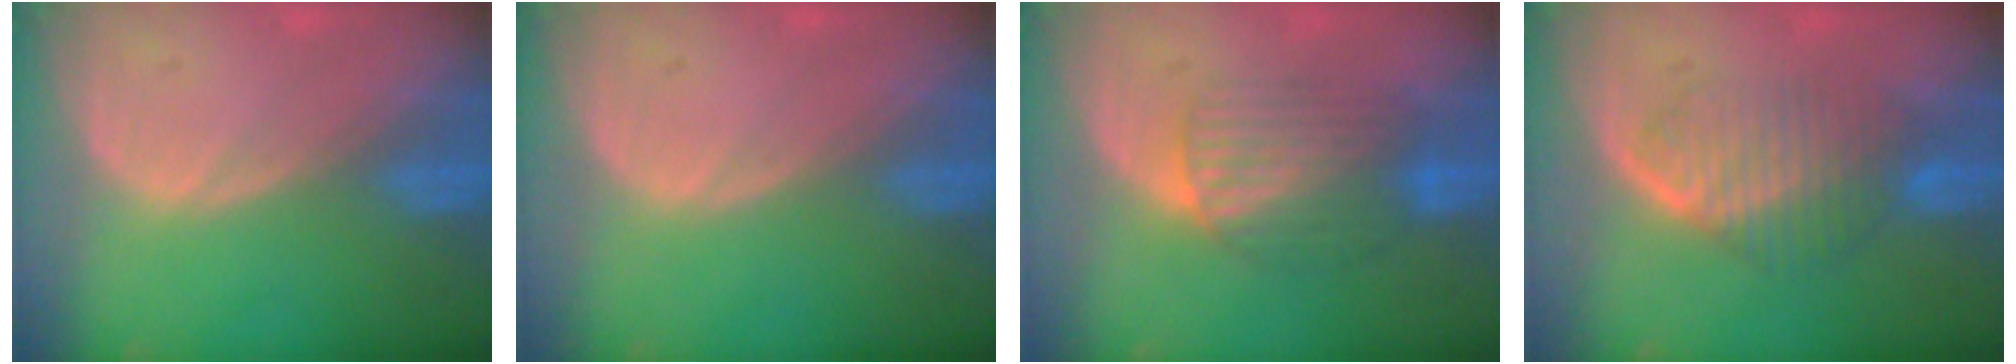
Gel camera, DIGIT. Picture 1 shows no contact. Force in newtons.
{"total": 0.0}
{"total": 6.5, "press": 6.4, "slide": 1.0}
{"total": 6.7, "press": 6.4, "slide": 1.7}